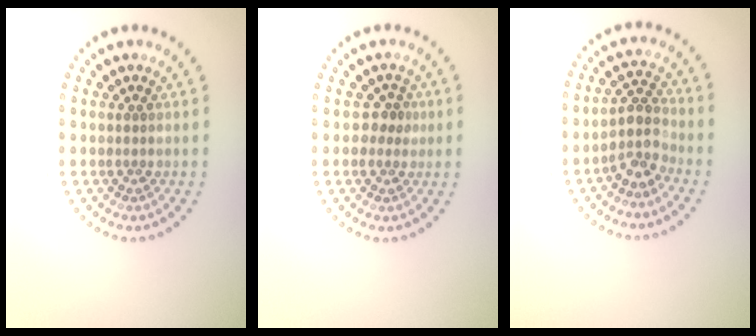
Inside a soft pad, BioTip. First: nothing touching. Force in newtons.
{"total": 1.4, "press": 1.2, "slide": 0.7}
{"total": 2.9, "press": 2.4, "slide": 1.7}